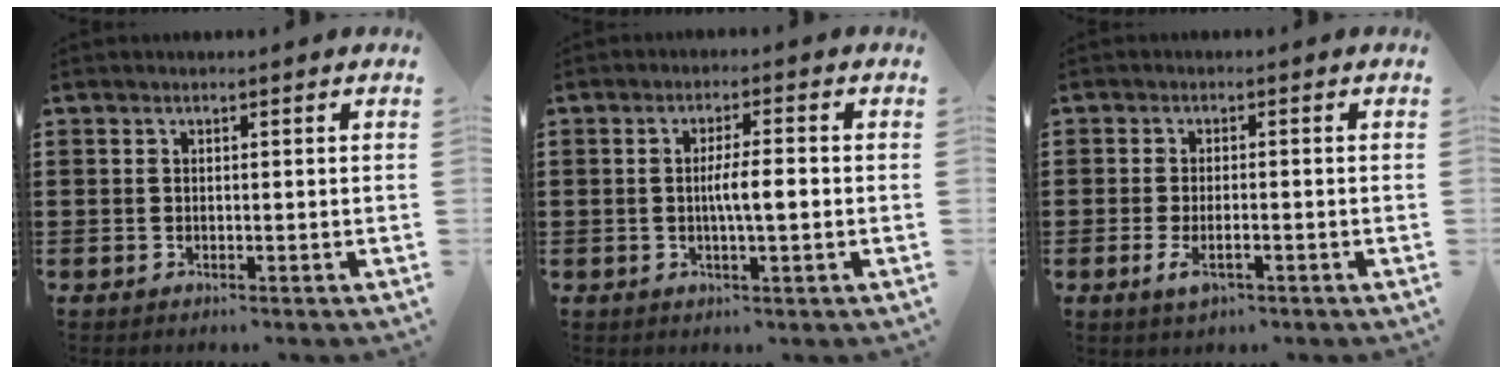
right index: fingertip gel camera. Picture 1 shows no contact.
{"total": 4.4, "force": [-0.4, 0.6, 4.3], "torque": [-0.074, -0.001, -0.009]}
{"total": 3.1, "force": [-1.1, 1.2, 2.6], "torque": [-0.060, -0.005, -0.024]}